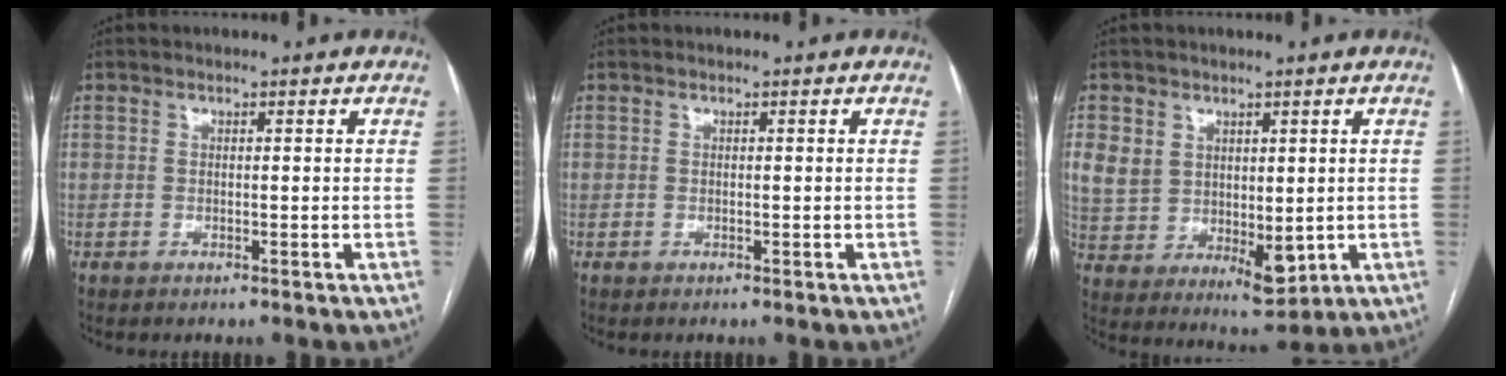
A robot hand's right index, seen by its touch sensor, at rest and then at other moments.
{"total": 0.0}
{"total": 9.8, "force": [2.0, 7.4, 6.2], "torque": [-0.116, 0.000, 0.063]}